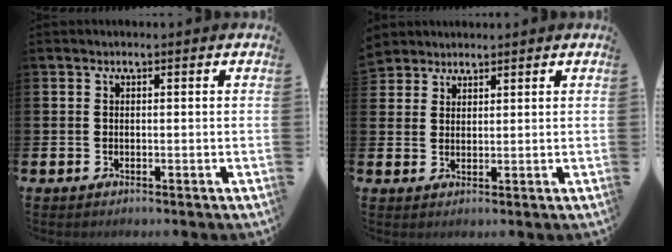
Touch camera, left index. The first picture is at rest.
{"total": 3.2, "force": [3.0, 0.9, -0.5], "torque": [0.011, -0.013, 0.057]}